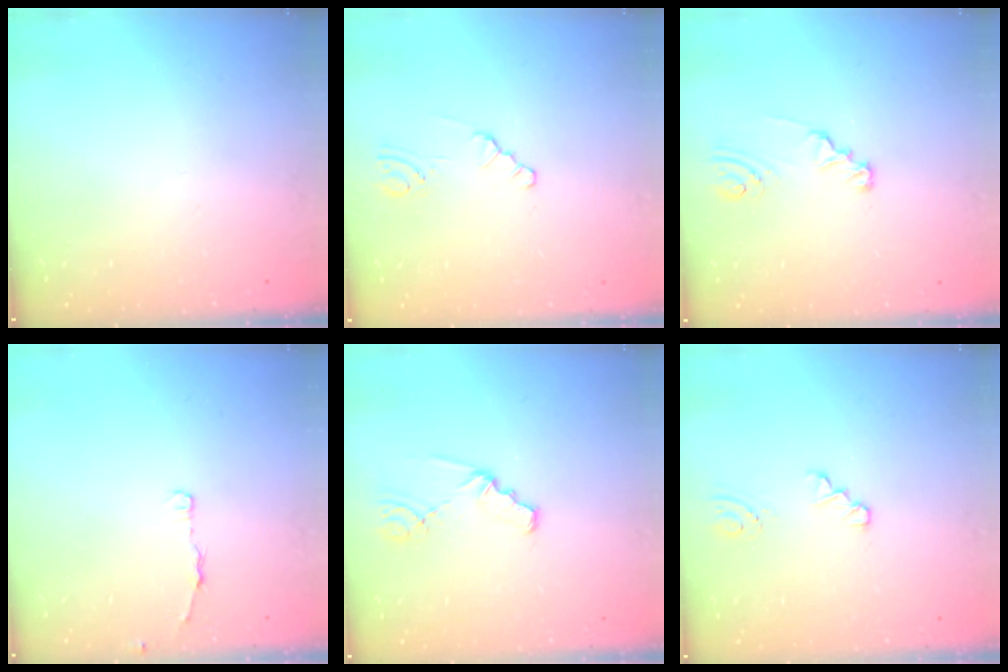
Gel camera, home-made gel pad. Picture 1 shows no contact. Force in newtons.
{"total": 1.1, "press": 1.0, "slide": 0.2}
{"total": 2.3, "press": 2.3, "slide": 0.1}
{"total": 3.8, "press": 3.8, "slide": 0.5}
{"total": 1.9, "press": 1.9, "slide": 0.3}
{"total": 0.0}